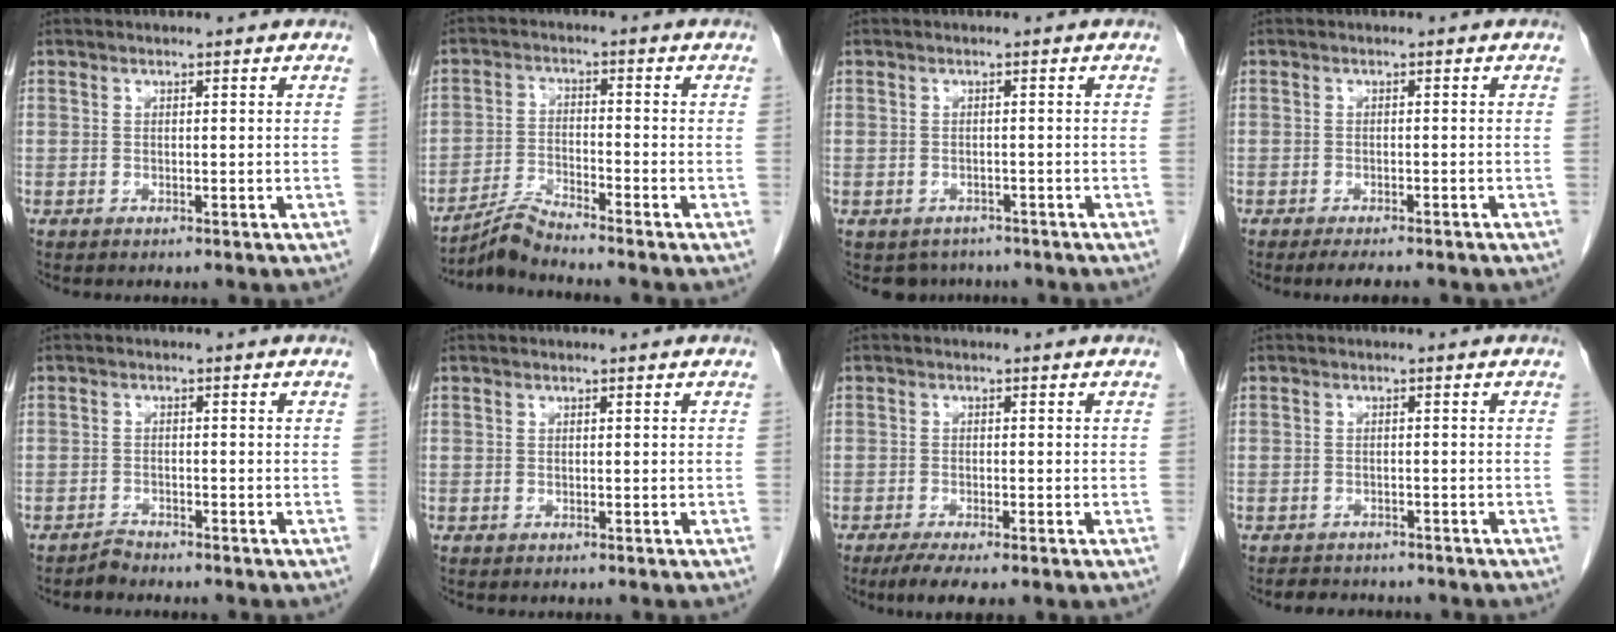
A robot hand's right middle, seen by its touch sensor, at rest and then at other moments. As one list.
[{"total": 4.9, "force": [-4.7, -1.2, 0.9], "torque": [-0.024, -0.018, -0.092]}, {"total": 3.1, "force": [-2.5, 1.7, 0.0], "torque": [-0.002, 0.003, -0.035]}, {"total": 5.5, "force": [-4.6, 0.9, 2.9], "torque": [-0.033, -0.009, -0.059]}, {"total": 1.4, "force": [-1.4, 0.0, -0.2], "torque": [0.007, -0.003, -0.026]}, {"total": 0.0}, {"total": 4.5, "force": [-2.9, 0.7, 3.4], "torque": [-0.060, -0.014, -0.046]}, {"total": 3.9, "force": [-3.5, 1.6, 0.7], "torque": [-0.015, -0.003, -0.049]}]